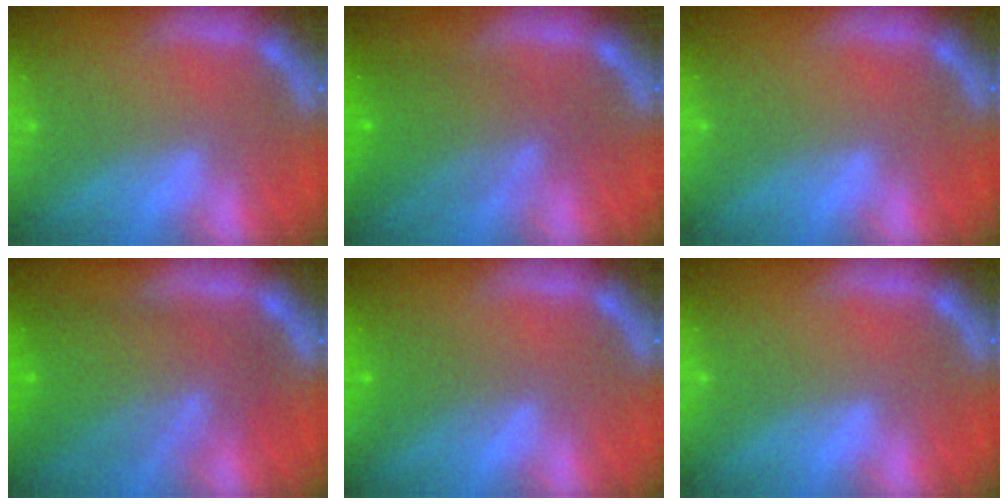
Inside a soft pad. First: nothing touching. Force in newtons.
{"total": 6.0}
{"total": 0.0}
{"total": 8.5}
{"total": 2.0}
{"total": 0.0}